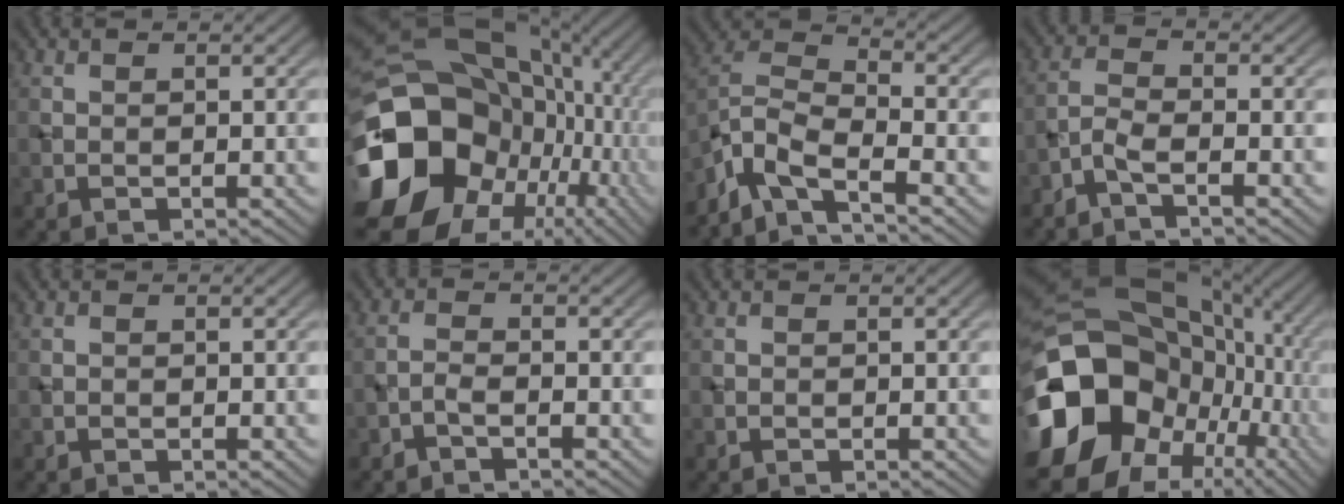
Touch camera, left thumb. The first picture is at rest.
{"total": 21.2, "force": [-3.5, 17.2, 11.9], "torque": [-0.266, -0.027, -0.035]}
{"total": 7.6, "force": [-5.5, 2.3, 4.7], "torque": [-0.106, -0.001, -0.126]}
{"total": 2.8, "force": [-2.1, 0.6, 1.7], "torque": [-0.042, 0.000, -0.054]}
{"total": 0.0}
{"total": 1.7, "force": [-1.4, 0.4, 0.9], "torque": [-0.022, 0.002, -0.034]}
{"total": 0.0}
{"total": 20.4, "force": [-1.3, 16.6, 11.7], "torque": [-0.259, -0.021, 0.001]}